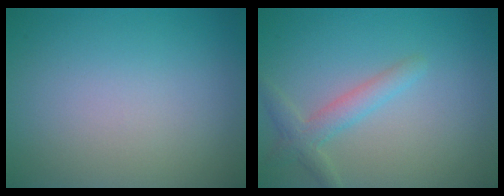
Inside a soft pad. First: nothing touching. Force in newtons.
{"total": 2.5, "press": 2.5, "slide": 0.1}